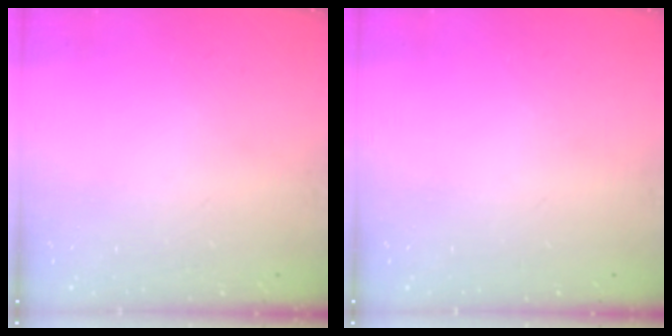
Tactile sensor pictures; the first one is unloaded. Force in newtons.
{"total": 0.0}